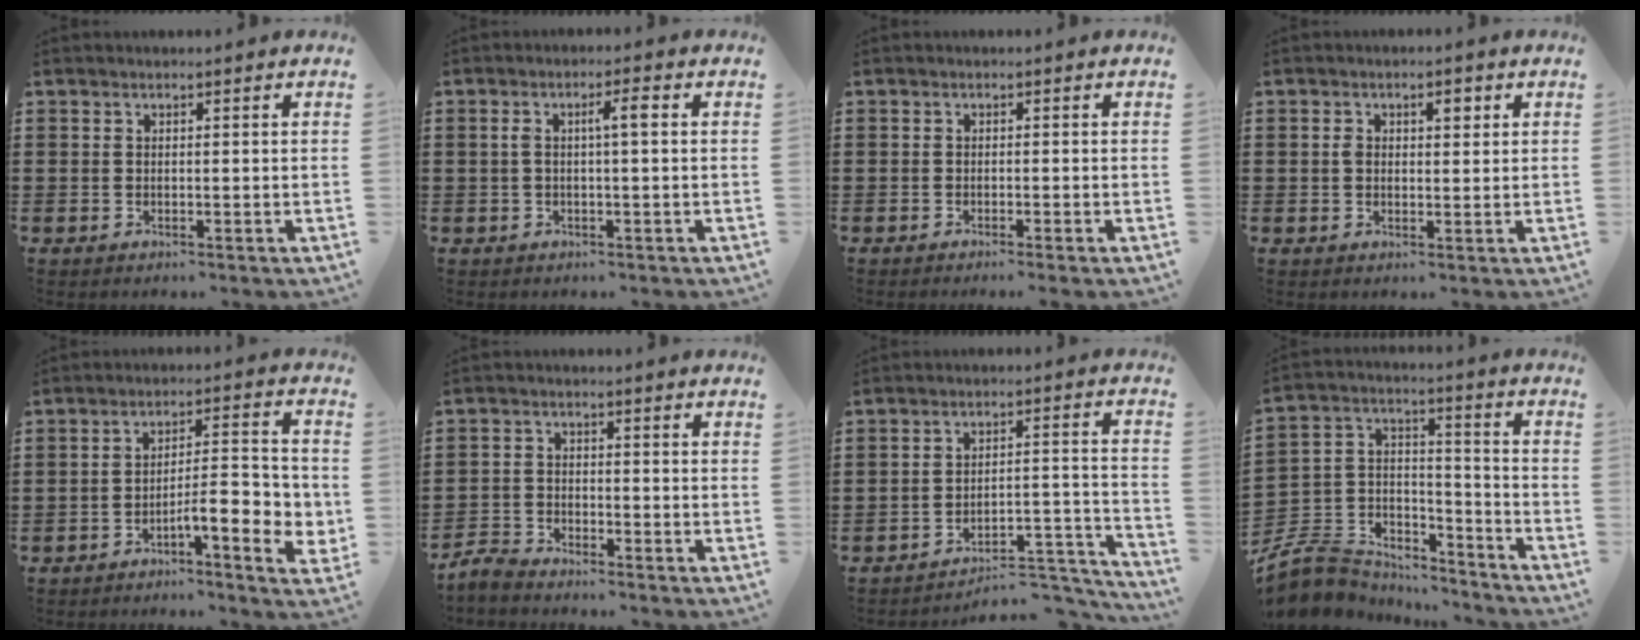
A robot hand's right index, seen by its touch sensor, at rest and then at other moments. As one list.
[{"total": 2.9, "force": [0.1, 0.4, 2.9], "torque": [-0.048, 0.000, -0.003]}, {"total": 0.7, "force": [-0.6, -0.1, 0.3], "torque": [-0.007, -0.001, -0.013]}, {"total": 2.5, "force": [0.5, 1.4, 1.9], "torque": [-0.033, 0.007, 0.005]}, {"total": 7.6, "force": [-3.0, 1.9, 6.7], "torque": [-0.093, -0.012, -0.053]}, {"total": 3.1, "force": [-3.0, 0.6, 0.2], "torque": [-0.023, 0.000, -0.068]}, {"total": 5.4, "force": [-5.1, 0.9, 1.4], "torque": [-0.020, 0.007, -0.102]}, {"total": 6.9, "force": [-5.8, 3.6, 0.7], "torque": [-0.045, 0.001, -0.117]}]